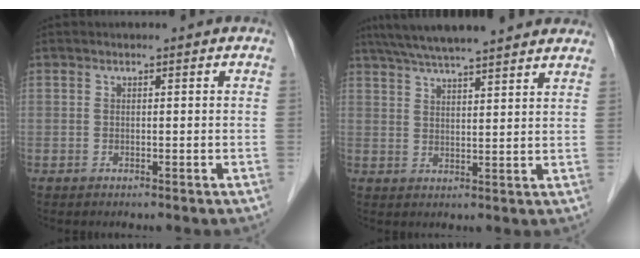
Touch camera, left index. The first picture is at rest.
{"total": 16.7, "force": [14.4, 1.5, 8.3], "torque": [-0.137, 0.043, 0.202]}